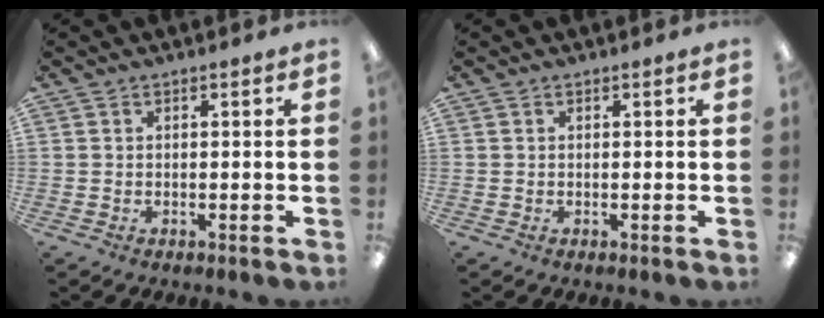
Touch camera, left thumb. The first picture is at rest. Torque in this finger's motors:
{"motor_torque": [0.02, -0.01, 0.37, 0.11, 0.01]}